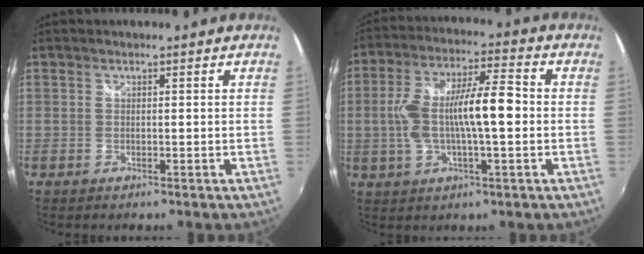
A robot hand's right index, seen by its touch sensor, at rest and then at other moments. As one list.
[{"total": 13.0, "force": [-0.8, 3.2, 12.6], "torque": [-0.240, 0.008, -0.013]}]